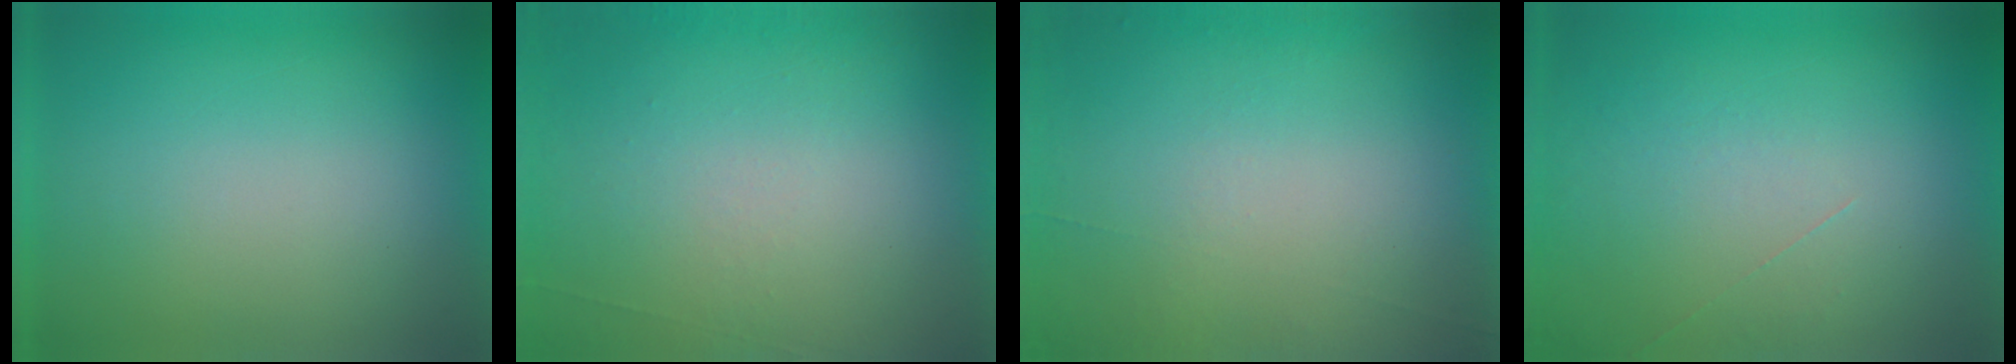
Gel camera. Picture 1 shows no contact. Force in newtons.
{"total": 7.0}
{"total": 4.5}
{"total": 1.2}